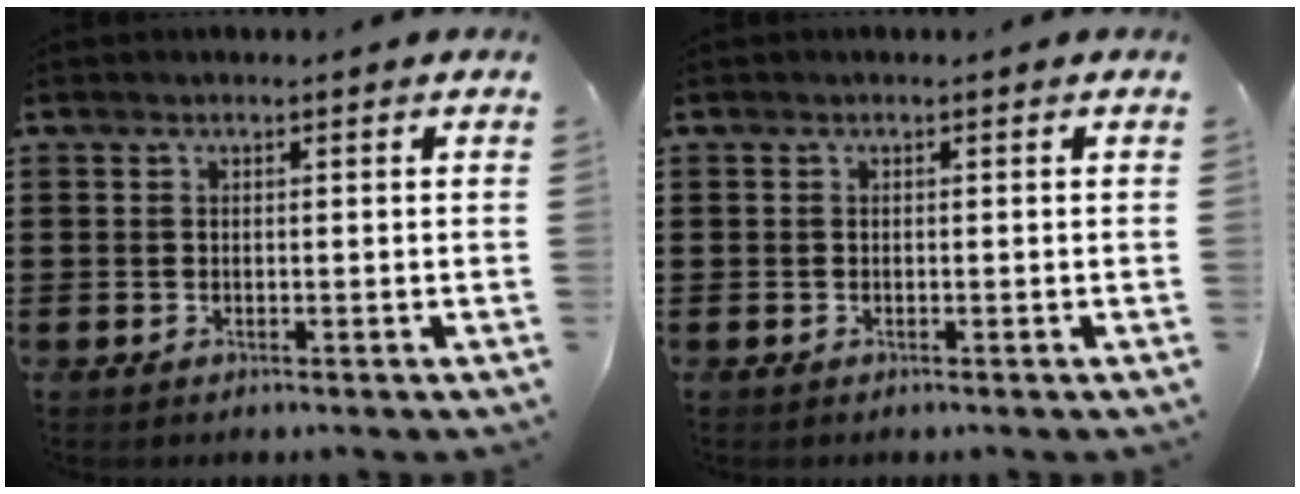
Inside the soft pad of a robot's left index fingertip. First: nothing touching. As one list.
[{"total": 0.0}]